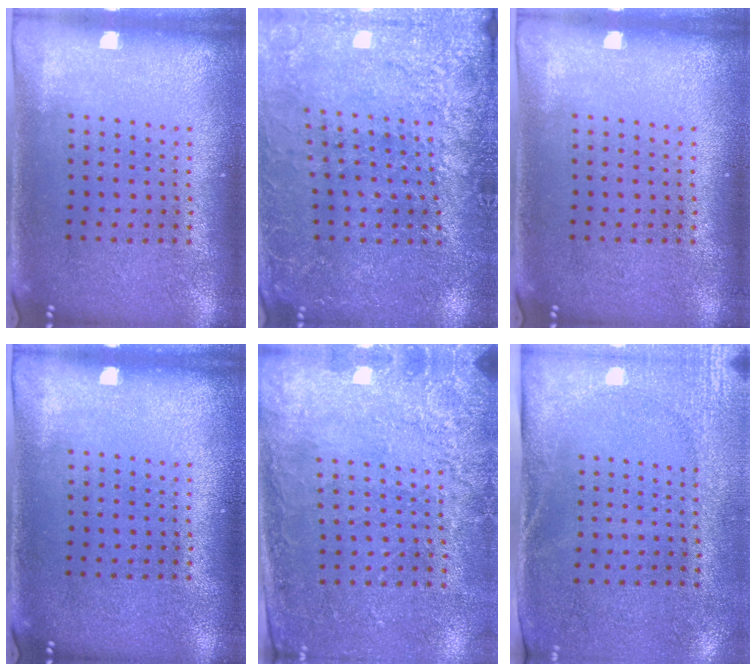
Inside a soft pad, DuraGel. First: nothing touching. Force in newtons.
{"total": 2.8, "press": 2.8, "slide": 0.1}
{"total": 0.0}
{"total": 0.0}
{"total": 2.5, "press": 2.4, "slide": 0.8}
{"total": 2.7, "press": 2.1, "slide": 1.6}